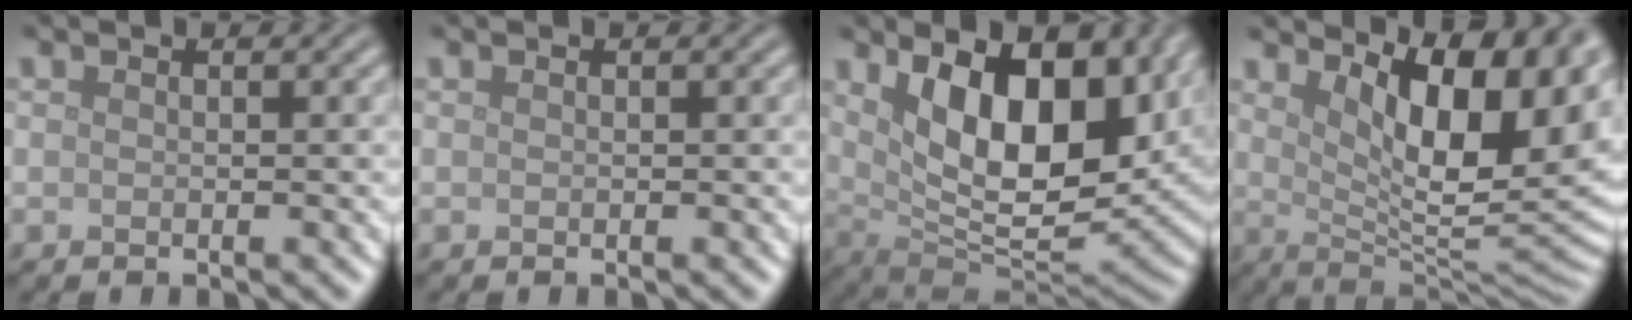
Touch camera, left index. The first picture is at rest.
{"total": 0.0}
{"total": 13.3, "force": [4.3, 6.4, 10.8], "torque": [-0.157, -0.012, 0.073]}
{"total": 12.2, "force": [4.4, 4.7, 10.4], "torque": [-0.134, -0.004, 0.073]}